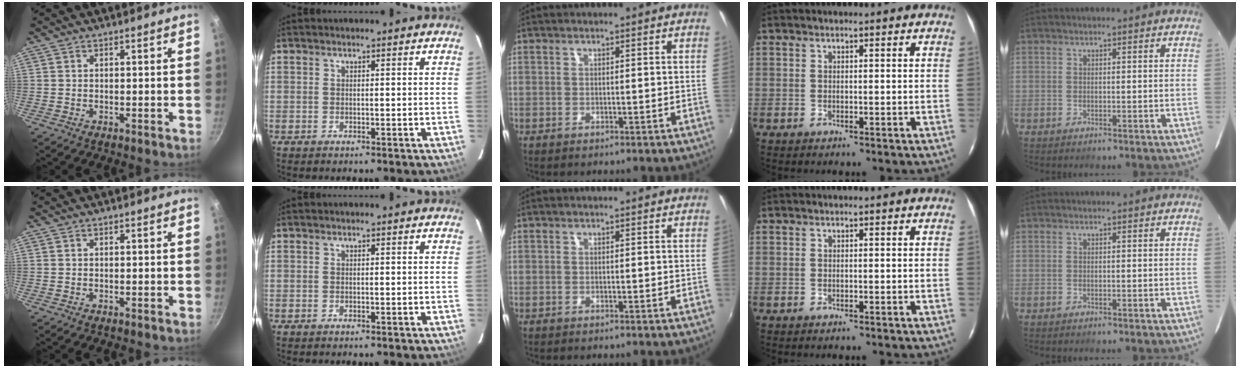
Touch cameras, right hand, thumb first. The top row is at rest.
{}